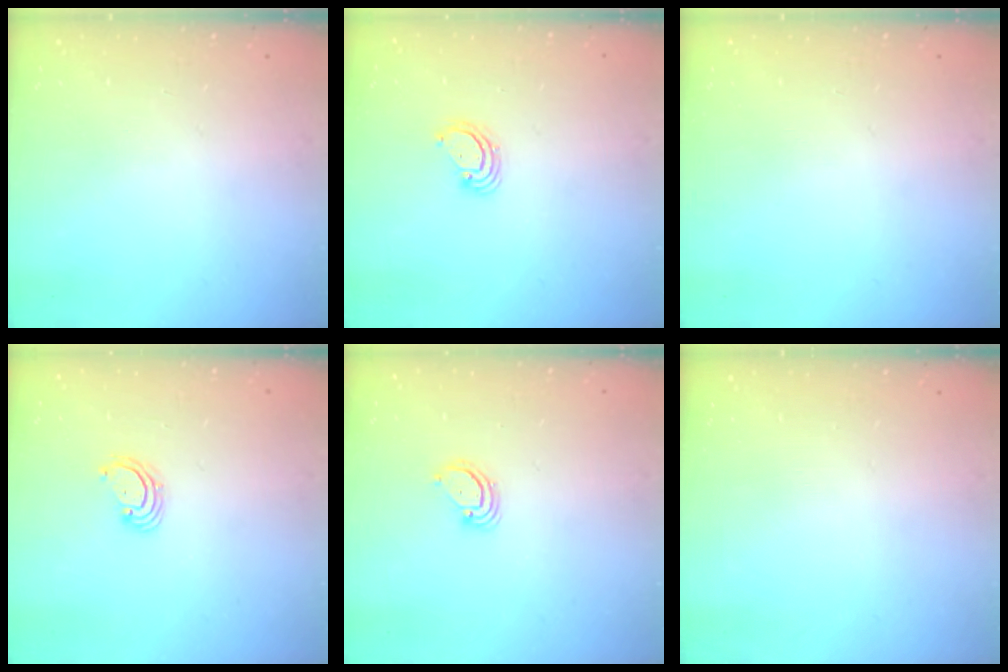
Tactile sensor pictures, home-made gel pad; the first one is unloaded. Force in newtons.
{"total": 3.3, "press": 3.3, "slide": 0.2}
{"total": 0.0}
{"total": 3.2, "press": 3.2, "slide": 0.3}
{"total": 2.8, "press": 2.8, "slide": 0.3}
{"total": 0.0}